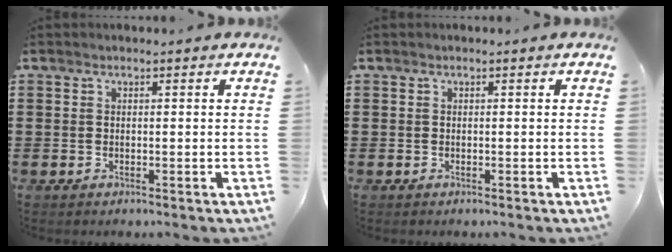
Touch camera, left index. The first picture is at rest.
{"total": 0.0}